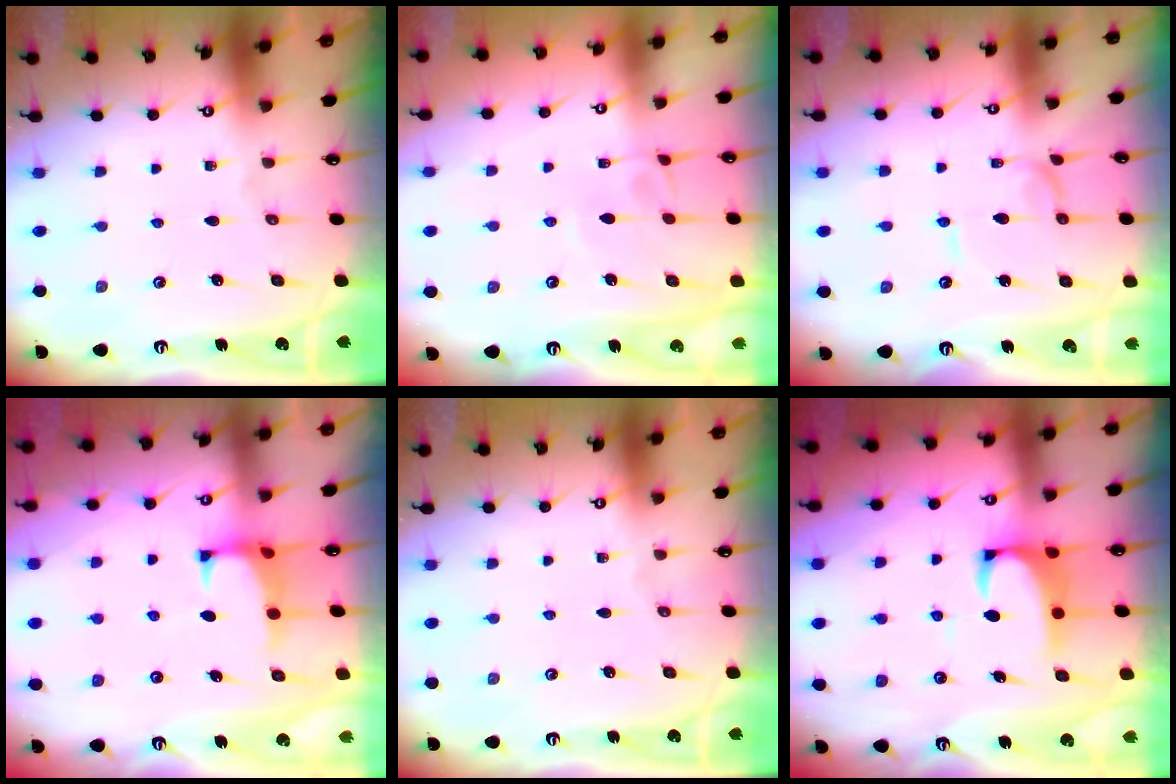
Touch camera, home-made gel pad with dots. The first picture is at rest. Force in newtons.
{"total": 3.8, "press": 3.8, "slide": 0.2}
{"total": 1.1, "press": 1.1, "slide": 0.0}
{"total": 1.4, "press": 1.3, "slide": 0.5}
{"total": 0.0}
{"total": 2.8, "press": 2.6, "slide": 1.1}